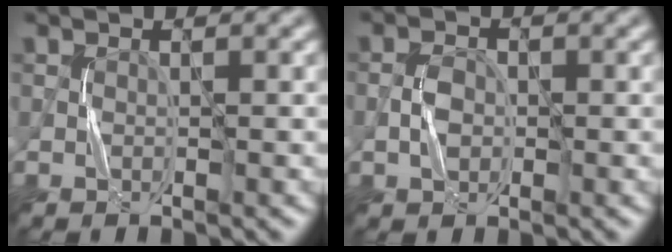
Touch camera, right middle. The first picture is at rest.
{"total": 2.0, "force": [-0.4, 1.4, 1.4], "torque": [-0.027, 0.005, -0.011]}